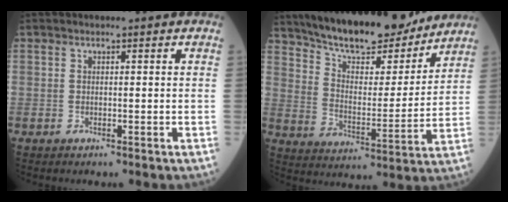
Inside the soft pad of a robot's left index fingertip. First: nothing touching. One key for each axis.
{"total": 18.2, "fx": 15.9, "fy": 4.5, "fz": 7.6, "tx": -0.121, "ty": -0.008, "tz": 0.248}